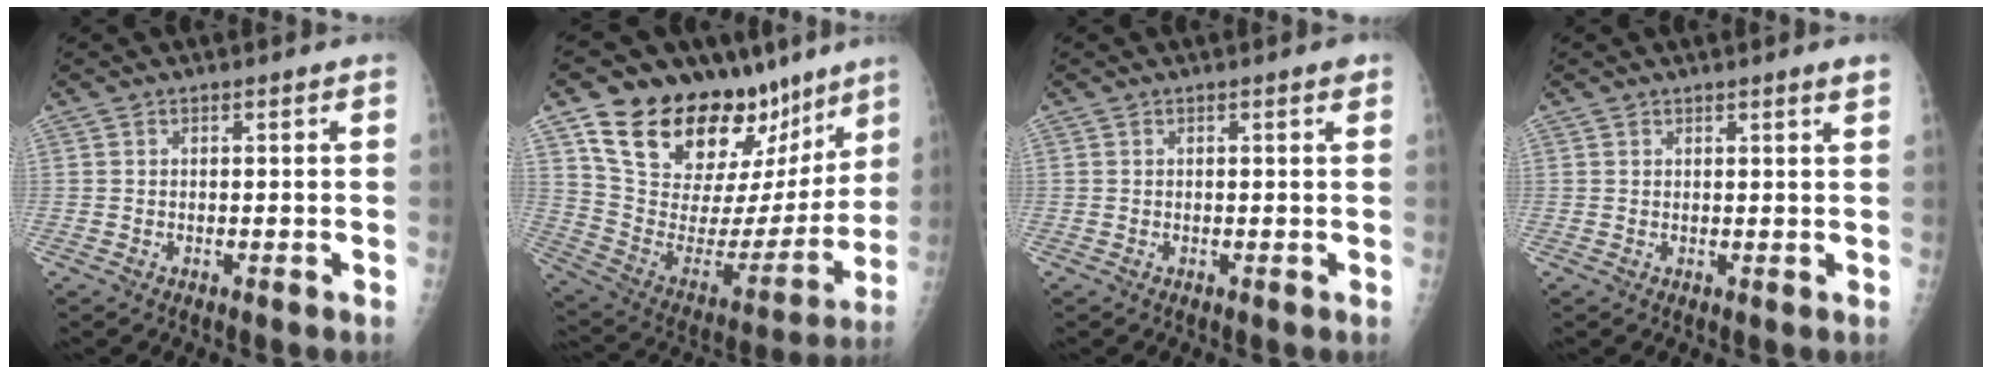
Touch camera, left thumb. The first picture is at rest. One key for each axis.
{"total": 29.3, "fx": 18.9, "fy": 15.2, "fz": 16.5, "tx": -0.219, "ty": -0.058, "tz": 0.309}
{"total": 0.8, "fx": 0.5, "fy": 0.1, "fz": 0.6, "tx": -0.008, "ty": -0.001, "tz": 0.005}
{"total": 1.4, "fx": 1.2, "fy": -0.1, "fz": 0.8, "tx": -0.006, "ty": -0.008, "tz": 0.015}